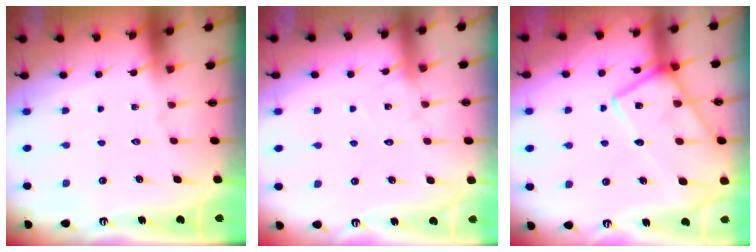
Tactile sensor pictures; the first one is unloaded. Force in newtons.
{"total": 6.8, "press": 6.8, "slide": 0.6}
{"total": 17.6, "press": 17.5, "slide": 1.4}